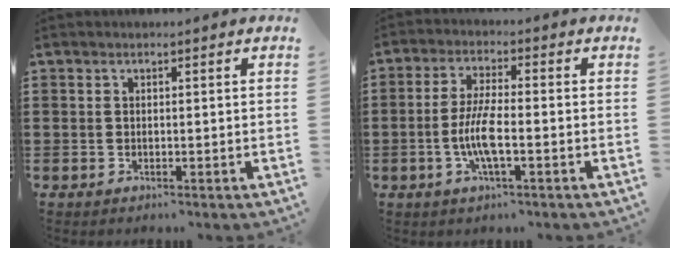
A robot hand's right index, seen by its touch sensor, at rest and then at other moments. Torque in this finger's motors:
{"motor_torque": [2.14, 0.00, 0.28, 0.09]}